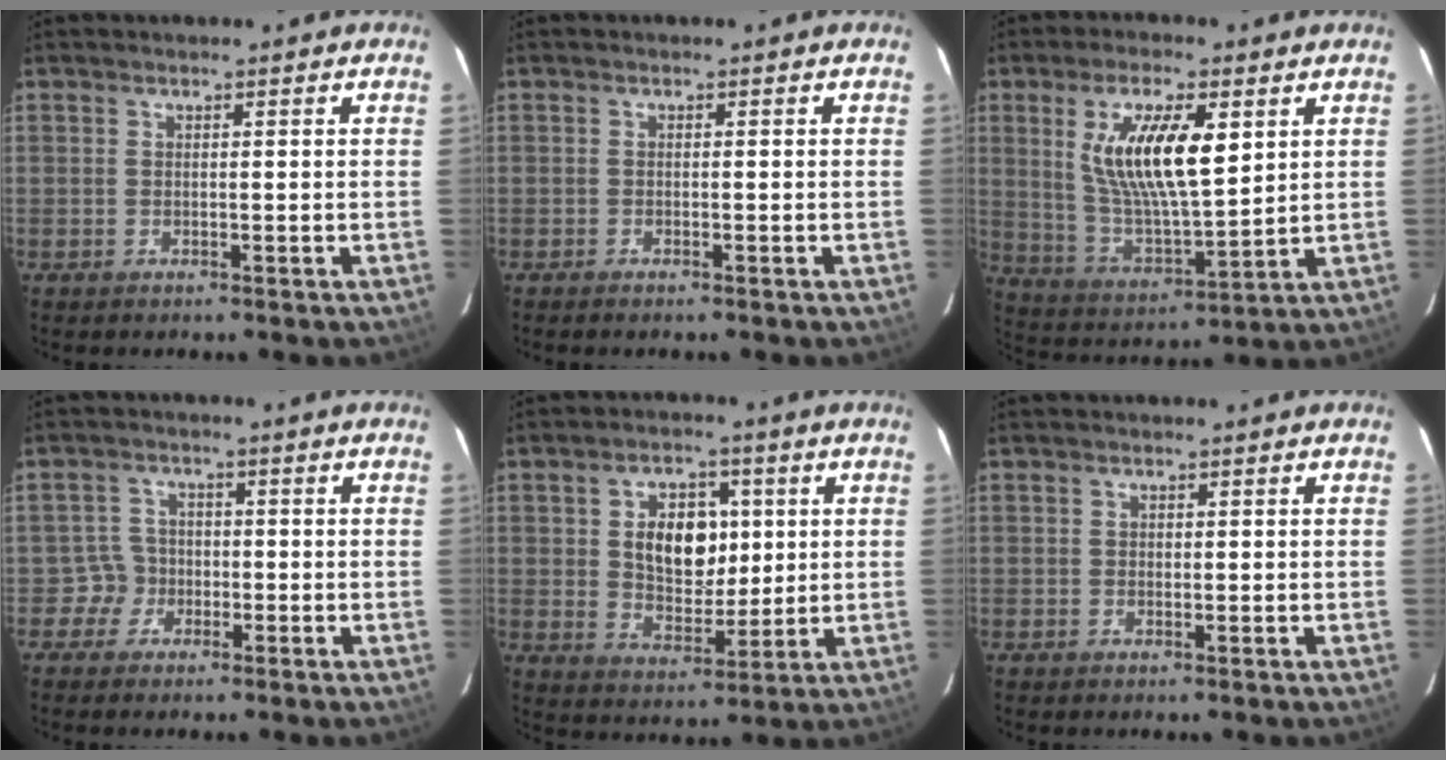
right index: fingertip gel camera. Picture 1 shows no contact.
{"total": 0.7, "force": [-0.6, 0.1, 0.3], "torque": [-0.007, -0.002, -0.013]}
{"total": 15.3, "force": [4.8, 4.8, 13.7], "torque": [-0.256, -0.001, 0.097]}
{"total": 3.6, "force": [-1.5, 3.3, -0.6], "torque": [0.015, 0.016, -0.028]}
{"total": 10.5, "force": [2.0, 7.0, 7.5], "torque": [-0.132, 0.011, 0.041]}
{"total": 0.6, "force": [0.0, 0.6, 0.1], "torque": [-0.001, 0.001, 0.000]}